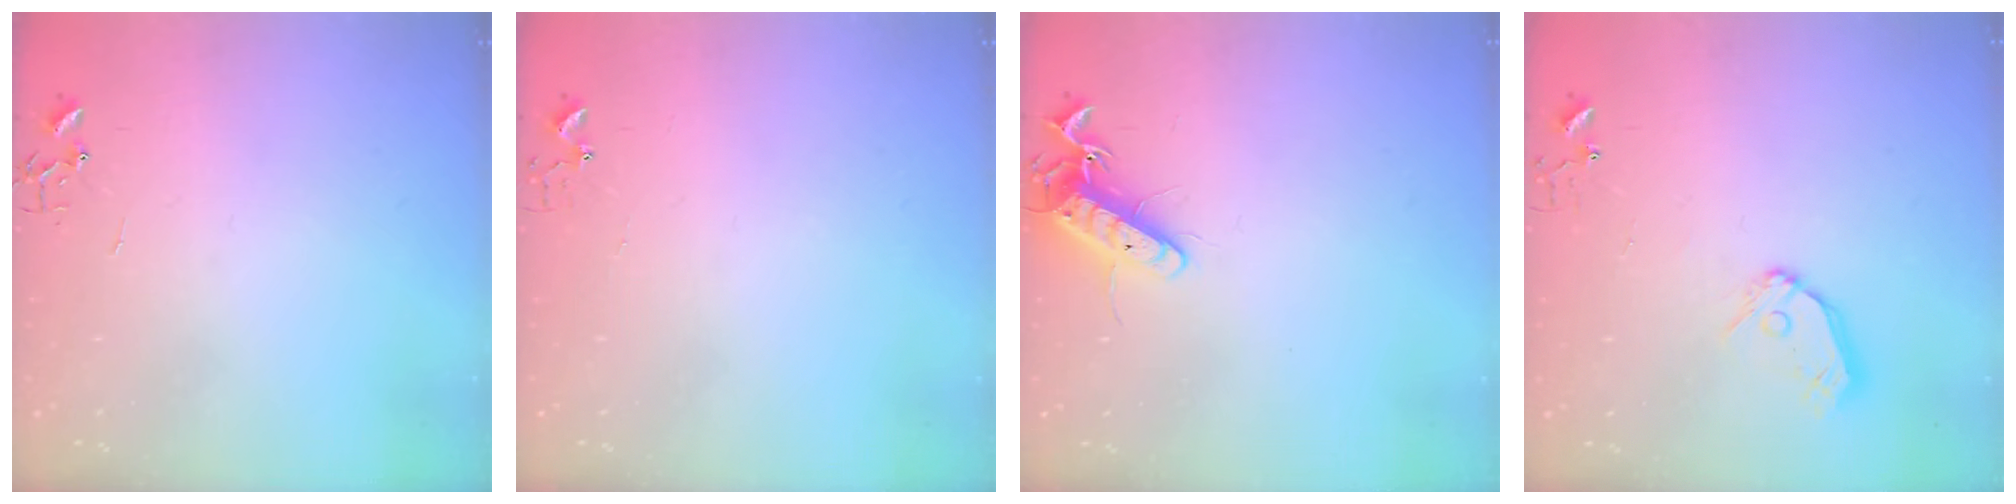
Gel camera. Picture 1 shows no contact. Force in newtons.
{"total": 2.9, "press": 2.9, "slide": 0.4}
{"total": 12.1, "press": 12.1, "slide": 0.9}
{"total": 9.4, "press": 9.3, "slide": 1.1}